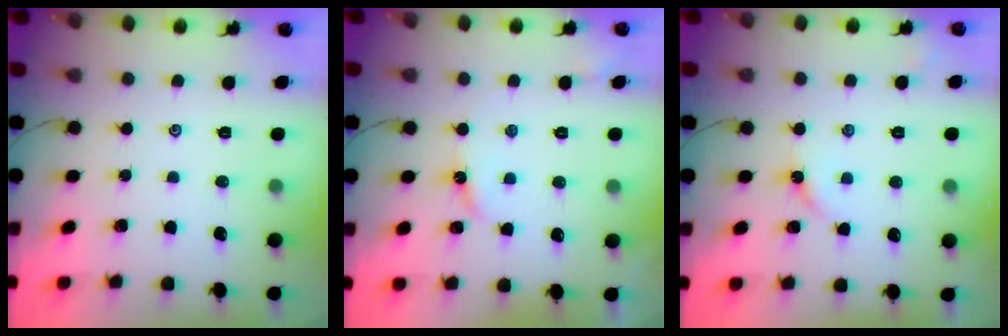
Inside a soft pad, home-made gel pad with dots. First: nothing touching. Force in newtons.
{"total": 3.6, "press": 3.5, "slide": 0.3}
{"total": 3.4, "press": 3.3, "slide": 0.6}